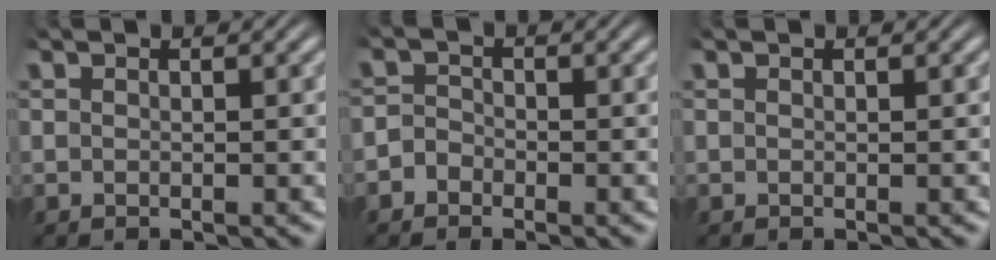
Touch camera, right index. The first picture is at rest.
{"total": 2.0, "force": [-1.4, 1.4, 0.0], "torque": [-0.003, -0.010, -0.027]}
{"total": 0.0}